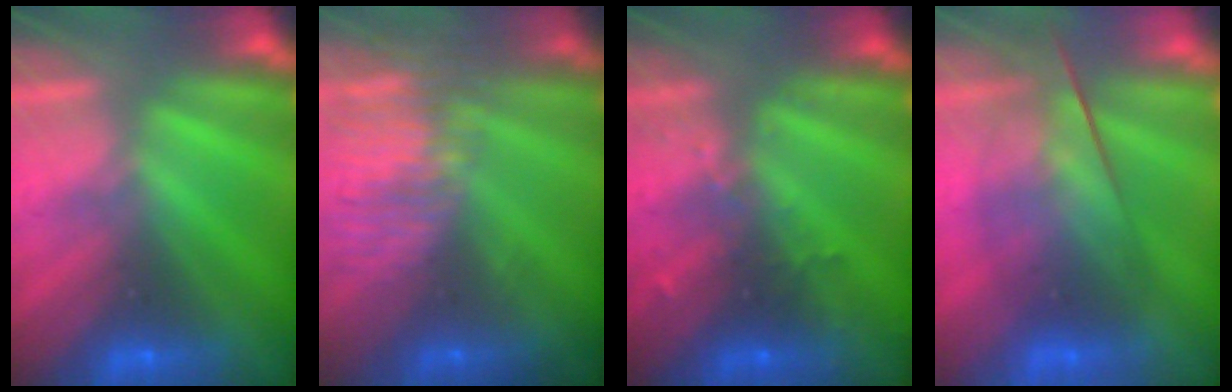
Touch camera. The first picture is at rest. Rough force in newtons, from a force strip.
{"total": 7.1}
{"total": 3.0}
{"total": 4.4}